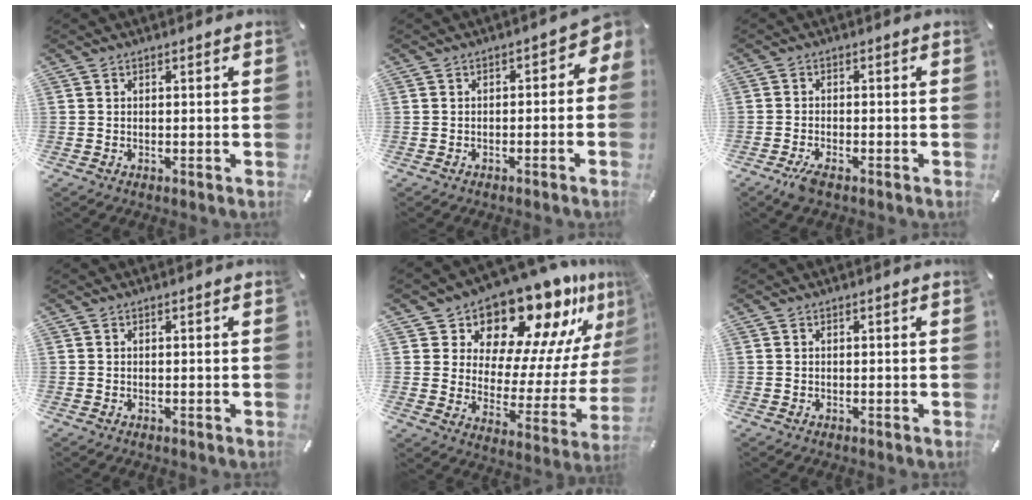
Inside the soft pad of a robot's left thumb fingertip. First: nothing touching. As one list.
[{"total": 3.1, "force": [-1.2, 2.1, 2.0], "torque": [-0.024, 0.006, -0.028]}, {"total": 3.0, "force": [-2.1, 0.9, 2.0], "torque": [-0.044, 0.004, -0.041]}, {"total": 0.0}, {"total": 15.8, "force": [14.0, 6.1, 4.1], "torque": [-0.049, -0.145, 0.229]}, {"total": 0.0}]